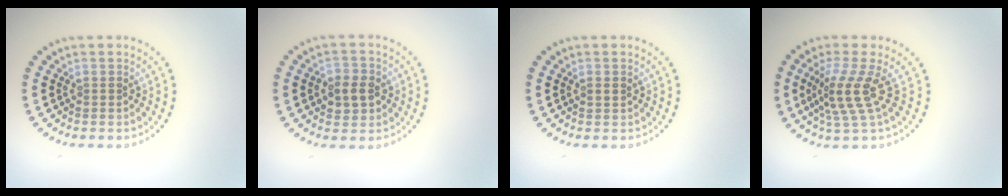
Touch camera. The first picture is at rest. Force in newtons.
{"total": 2.8, "press": 2.7, "slide": 0.3}
{"total": 1.0, "press": 1.0, "slide": 0.1}
{"total": 3.6, "press": 2.6, "slide": 2.5}